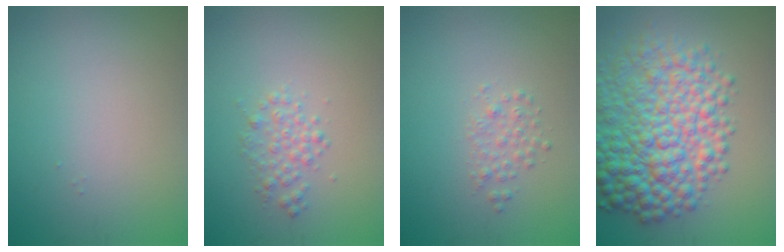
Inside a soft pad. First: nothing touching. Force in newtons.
{"total": 1.9, "press": 1.9, "slide": 0.0}
{"total": 1.4, "press": 1.4, "slide": 0.0}
{"total": 9.9, "press": 9.9, "slide": 0.1}